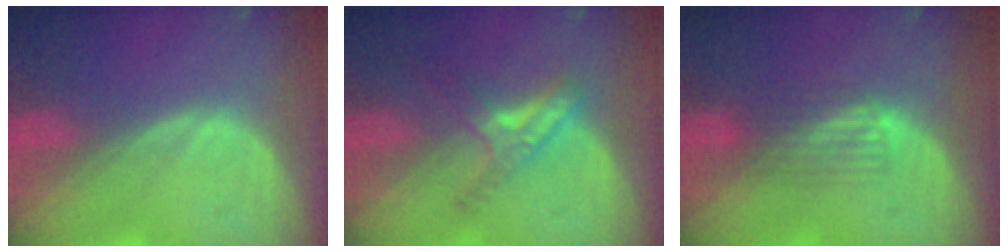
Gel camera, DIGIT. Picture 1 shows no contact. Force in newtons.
{"total": 5.4, "press": 4.8, "slide": 2.6}
{"total": 3.2, "press": 3.0, "slide": 1.2}